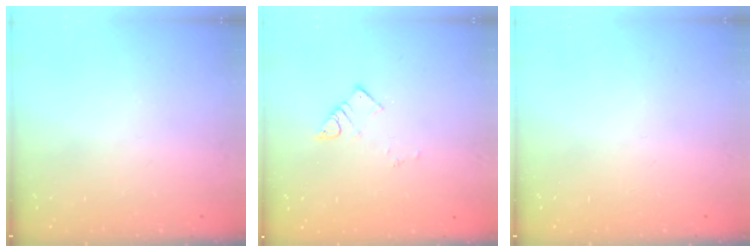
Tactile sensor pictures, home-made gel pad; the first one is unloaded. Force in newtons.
{"total": 4.1, "press": 4.1, "slide": 0.2}
{"total": 0.0}